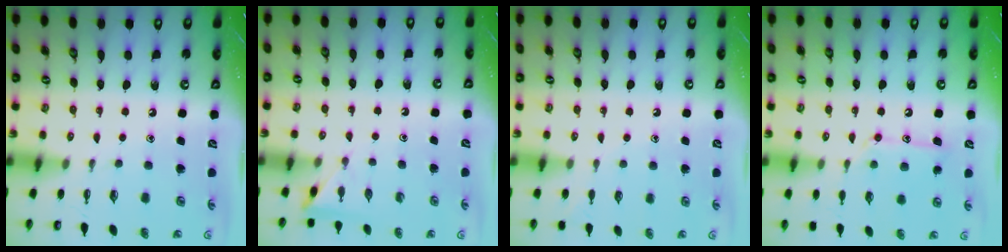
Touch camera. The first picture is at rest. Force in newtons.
{"total": 2.7, "press": 2.7, "slide": 0.2}
{"total": 2.9, "press": 2.9, "slide": 0.4}
{"total": 10.8, "press": 10.8, "slide": 0.9}